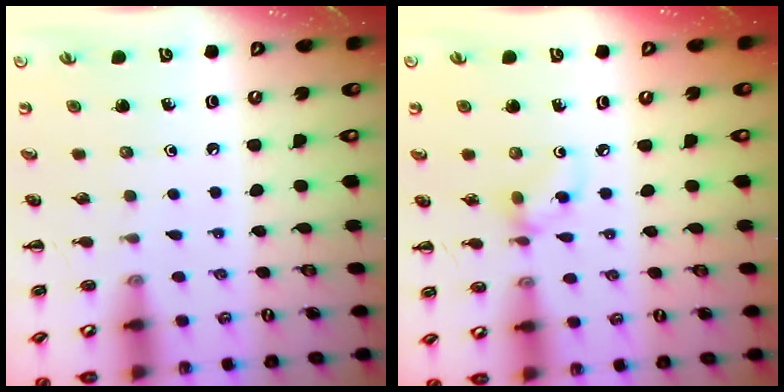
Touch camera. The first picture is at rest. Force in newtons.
{"total": 5.7, "press": 5.7, "slide": 0.5}